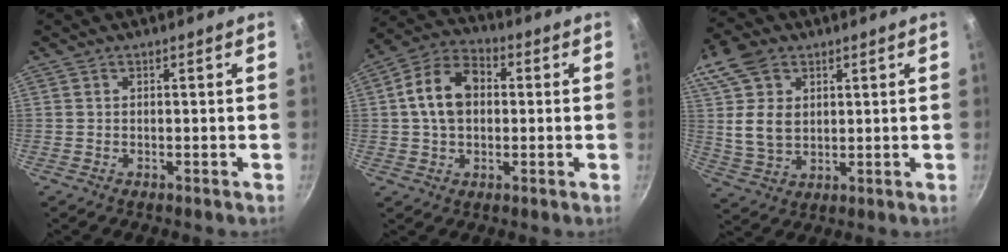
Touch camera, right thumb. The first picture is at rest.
{"total": 11.4, "force": [1.1, 8.0, 8.0], "torque": [-0.119, 0.025, 0.005]}
{"total": 12.0, "force": [3.8, 8.5, 7.5], "torque": [-0.128, -0.015, 0.074]}